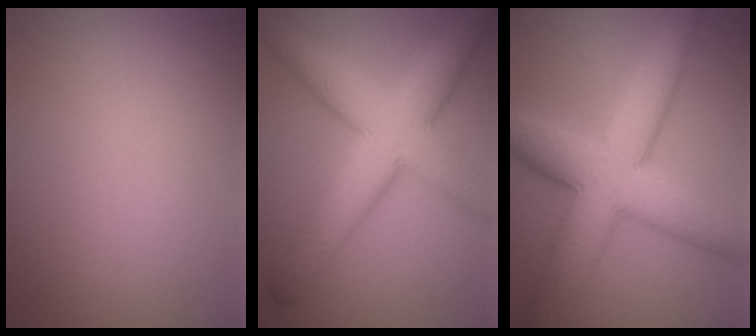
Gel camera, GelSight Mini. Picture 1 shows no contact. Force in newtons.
{"total": 8.2, "press": 8.2, "slide": 0.2}
{"total": 9.9, "press": 9.9, "slide": 0.4}